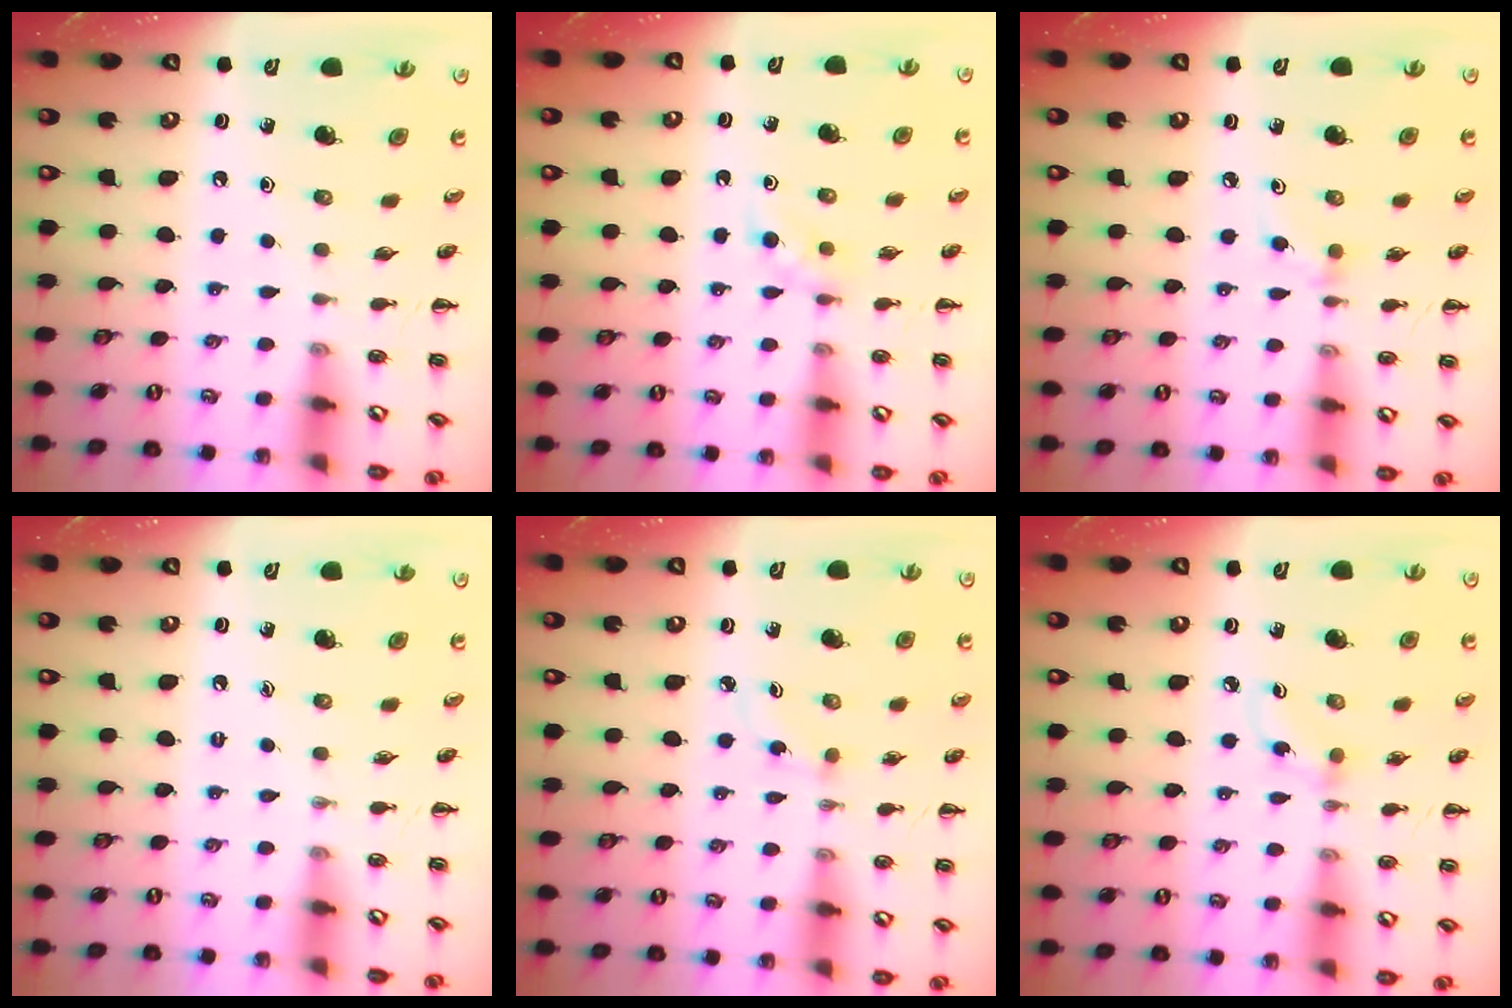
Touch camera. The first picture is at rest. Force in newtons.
{"total": 3.0, "press": 2.7, "slide": 1.2}
{"total": 4.4, "press": 4.2, "slide": 1.5}
{"total": 0.0}
{"total": 2.8, "press": 2.5, "slide": 1.2}
{"total": 3.1, "press": 2.8, "slide": 1.3}